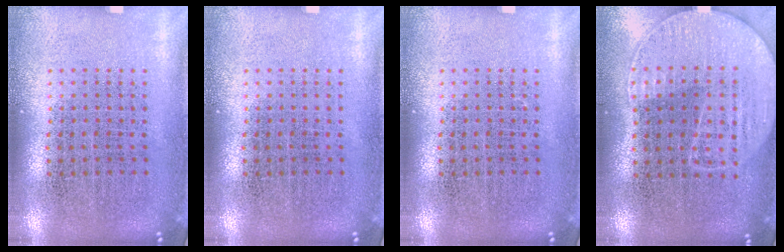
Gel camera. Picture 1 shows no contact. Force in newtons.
{"total": 0.0}
{"total": 0.0}
{"total": 1.2, "press": 1.0, "slide": 0.6}